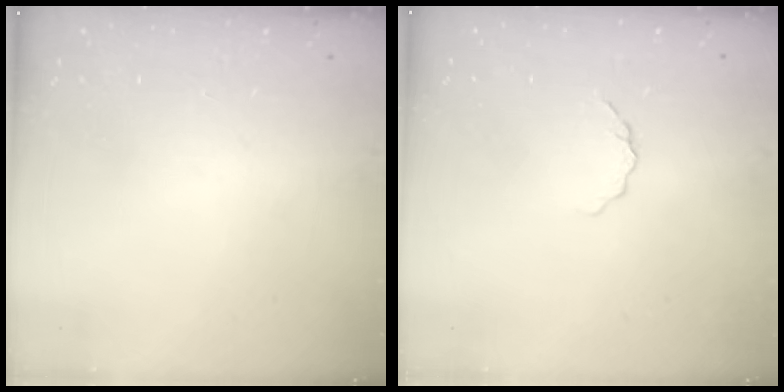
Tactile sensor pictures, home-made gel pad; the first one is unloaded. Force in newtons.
{"total": 4.0, "press": 4.0, "slide": 0.4}